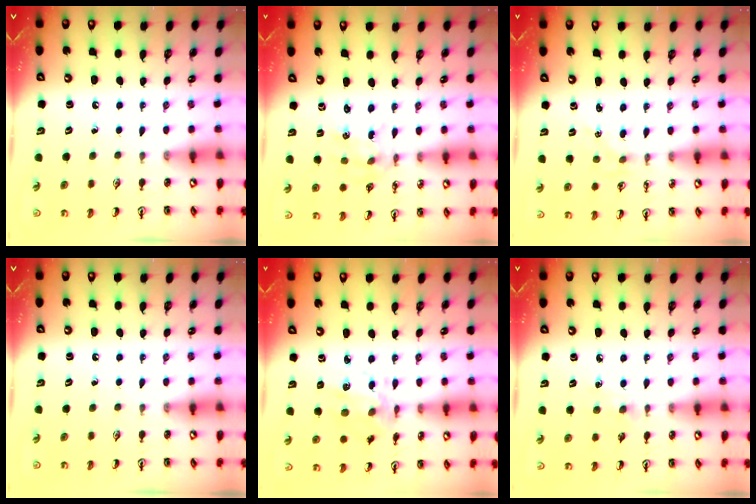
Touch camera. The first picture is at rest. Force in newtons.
{"total": 0.9, "press": 0.8, "slide": 0.2}
{"total": 1.0, "press": 0.9, "slide": 0.2}
{"total": 0.0}
{"total": 8.3, "press": 8.3, "slide": 0.5}
{"total": 4.6, "press": 4.6, "slide": 0.5}